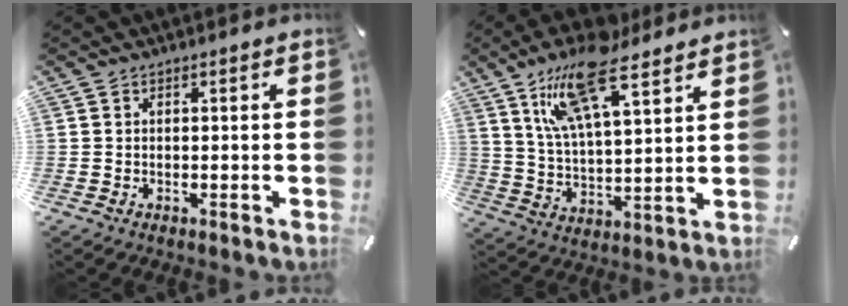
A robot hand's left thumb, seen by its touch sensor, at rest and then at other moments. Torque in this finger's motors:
{"motor_torque": [3.03, 1.62, 1.36, -1.41, 0.58]}